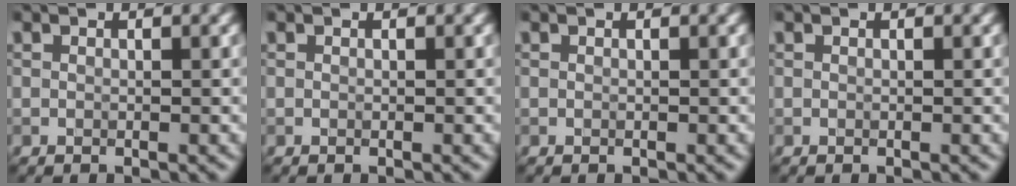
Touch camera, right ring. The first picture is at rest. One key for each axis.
{"total": 0.0}
{"total": 0.0}
{"total": 0.0}